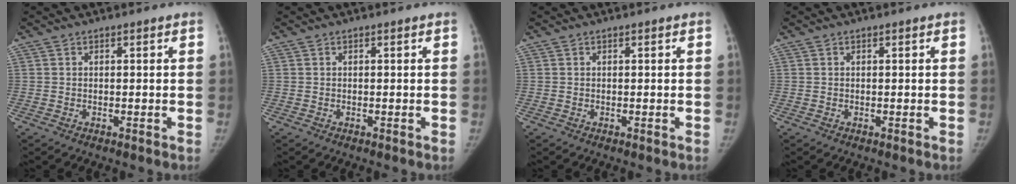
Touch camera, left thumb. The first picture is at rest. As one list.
[{"total": 0.0}, {"total": 0.0}, {"total": 0.0}]